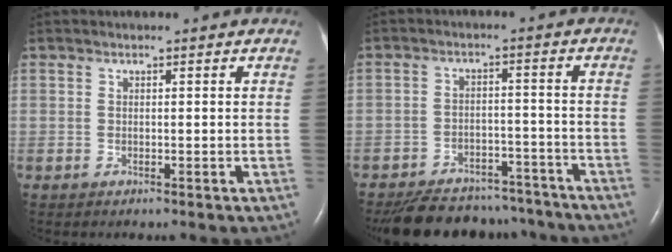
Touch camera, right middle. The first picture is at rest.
{"total": 16.8, "force": [-14.8, 6.3, 4.8], "torque": [-0.105, 0.004, -0.200]}